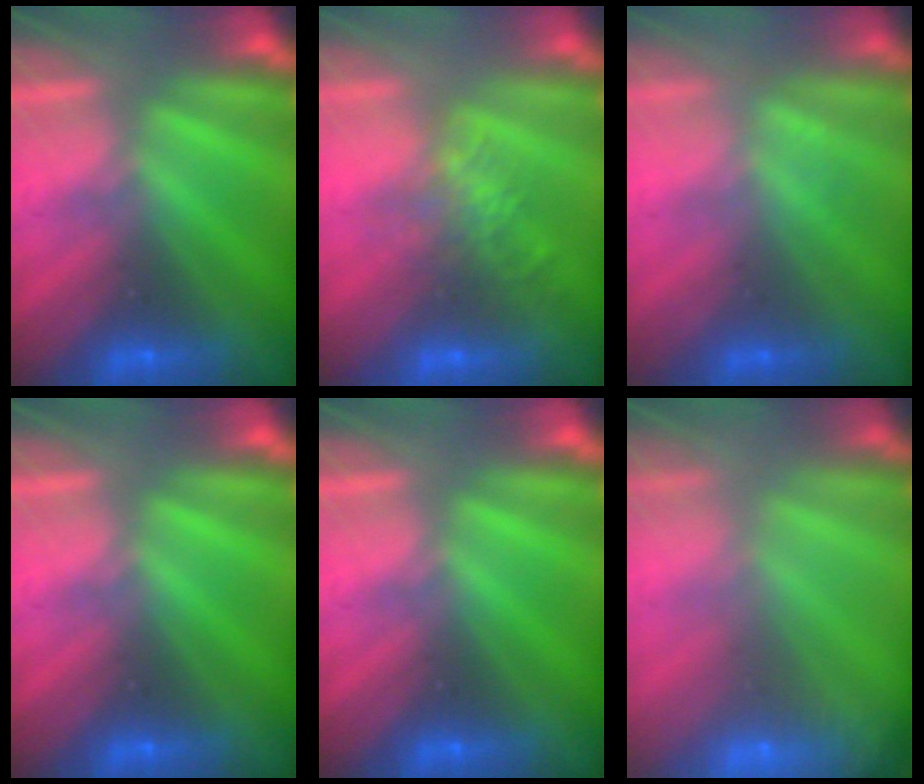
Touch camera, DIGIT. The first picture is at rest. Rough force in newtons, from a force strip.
{"total": 3.9}
{"total": 2.6}
{"total": 0.0}
{"total": 0.0}
{"total": 7.7}